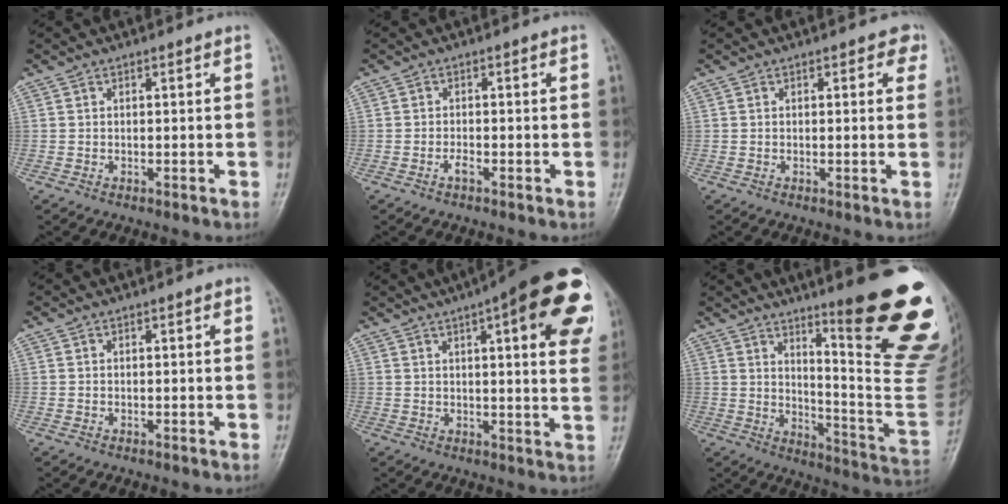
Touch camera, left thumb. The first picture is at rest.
{"total": 1.5, "force": [-0.9, 0.6, 1.1], "torque": [-0.019, 0.002, -0.021]}
{"total": 2.6, "force": [1.1, 1.6, 1.7], "torque": [0.005, 0.001, 0.004]}
{"total": 0.7, "force": [0.3, 0.3, 0.6], "torque": [-0.005, 0.001, 0.002]}
{"total": 22.7, "force": [9.2, 6.3, 19.8], "torque": [-0.224, -0.003, 0.113]}
{"total": 25.9, "force": [12.4, 4.1, 22.3], "torque": [-0.220, -0.070, 0.187]}